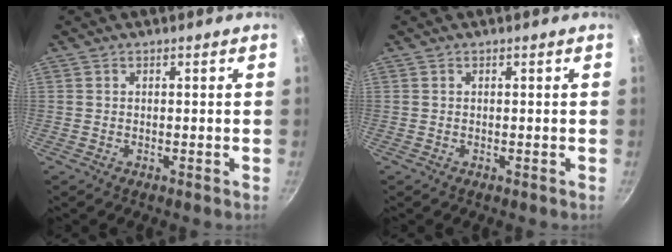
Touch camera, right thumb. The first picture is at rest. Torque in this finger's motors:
{"motor_torque": [-0.12, -0.18, -0.03, -0.26, 0.00]}